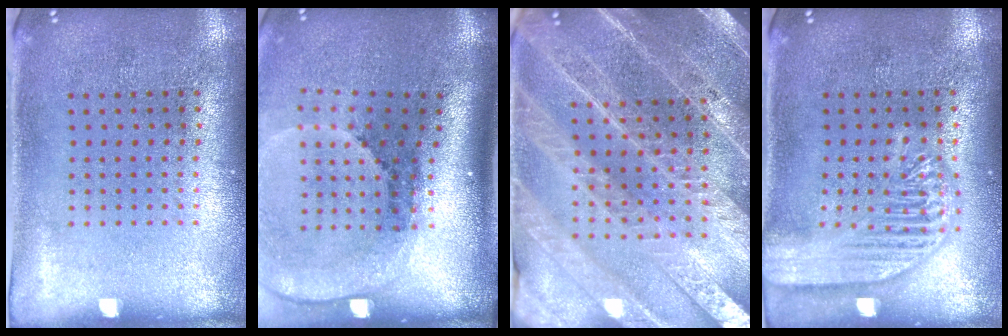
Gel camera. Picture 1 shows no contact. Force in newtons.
{"total": 2.6, "press": 1.8, "slide": 1.9}
{"total": 4.3, "press": 3.9, "slide": 1.8}
{"total": 2.5, "press": 2.5, "slide": 0.2}